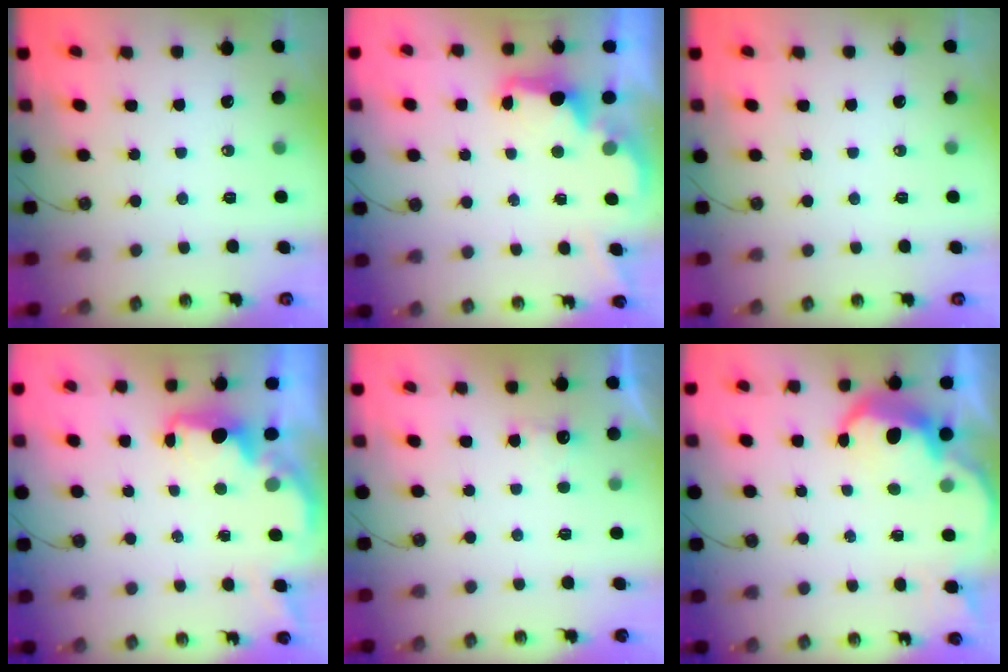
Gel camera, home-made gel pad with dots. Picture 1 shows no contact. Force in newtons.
{"total": 2.7, "press": 2.6, "slide": 0.8}
{"total": 0.0}
{"total": 2.1, "press": 2.0, "slide": 0.8}
{"total": 2.1, "press": 1.9, "slide": 0.8}
{"total": 6.6, "press": 6.5, "slide": 0.8}